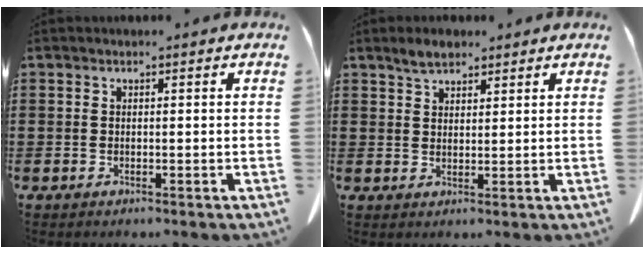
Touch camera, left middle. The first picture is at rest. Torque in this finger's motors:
{"motor_torque": [0.06, 0.01, 0.10, 0.03]}